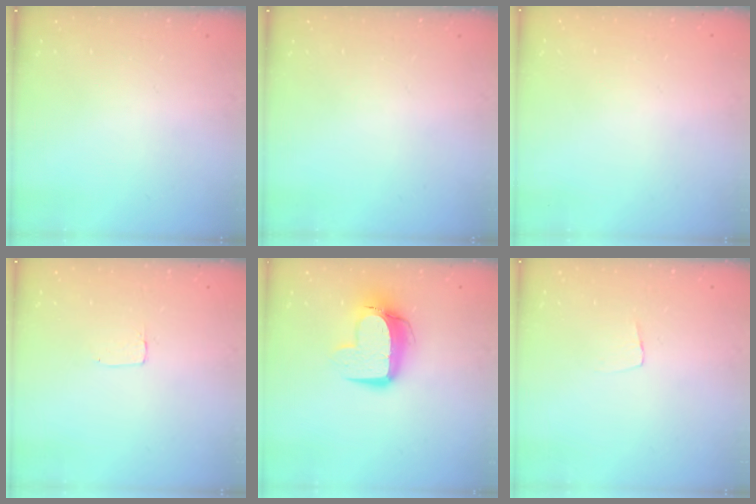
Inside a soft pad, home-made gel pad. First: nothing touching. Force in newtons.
{"total": 0.0}
{"total": 0.0}
{"total": 2.0, "press": 2.0, "slide": 0.0}
{"total": 11.5, "press": 11.5, "slide": 1.0}
{"total": 3.3, "press": 3.3, "slide": 0.2}